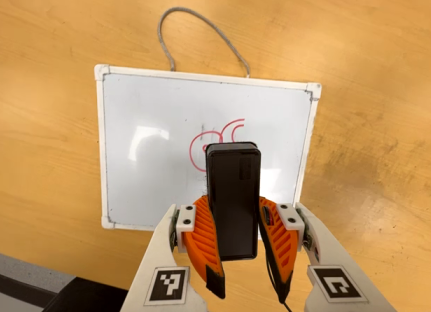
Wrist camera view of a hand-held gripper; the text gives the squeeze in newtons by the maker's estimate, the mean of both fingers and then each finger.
{"total": 10.8, "left": 9.5, "right": 12.1}